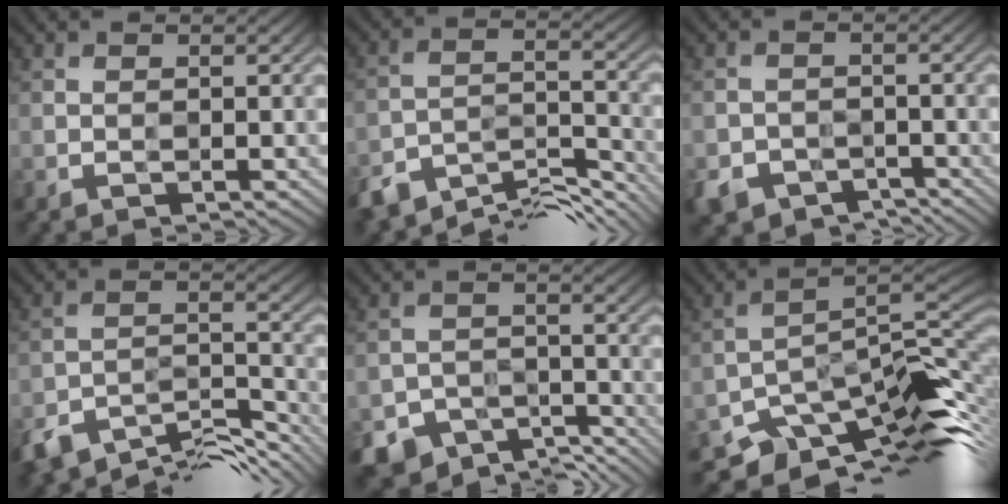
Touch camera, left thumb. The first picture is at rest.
{"total": 9.9, "force": [-9.1, 2.5, 2.8], "torque": [-0.053, 0.001, -0.163]}
{"total": 3.3, "force": [-2.8, 1.8, 0.1], "torque": [-0.009, -0.007, -0.055]}
{"total": 10.7, "force": [-9.6, 2.9, 3.7], "torque": [-0.070, 0.000, -0.169]}
{"total": 7.0, "force": [-6.5, 2.5, 0.7], "torque": [-0.015, -0.011, -0.108]}
{"total": 12.2, "force": [-8.4, 4.3, 7.7], "torque": [-0.129, -0.013, -0.138]}